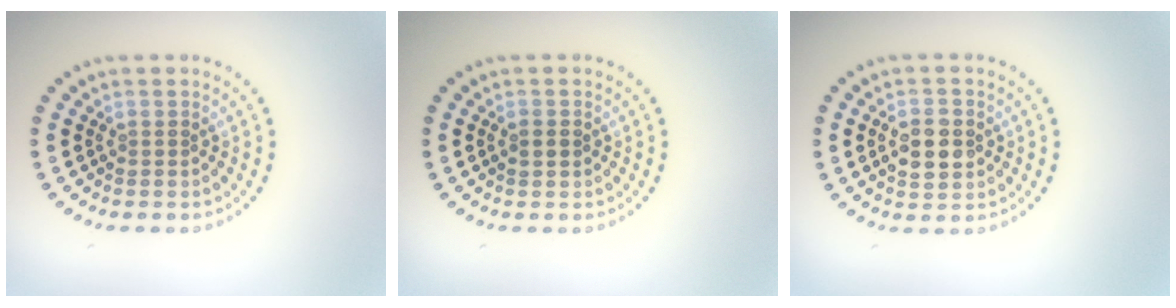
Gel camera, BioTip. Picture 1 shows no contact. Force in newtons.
{"total": 1.3, "press": 1.3, "slide": 0.1}
{"total": 3.4, "press": 3.4, "slide": 0.1}